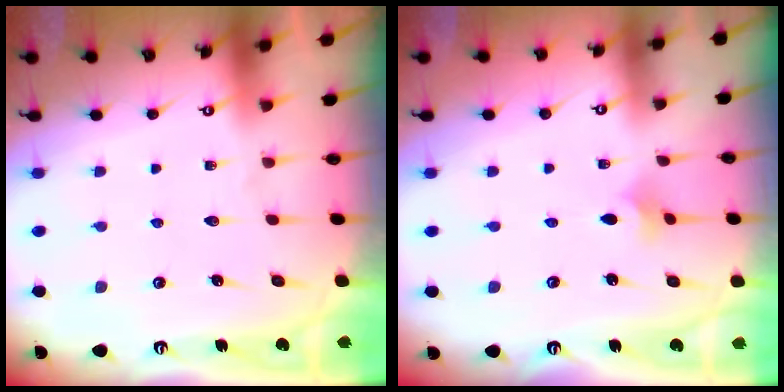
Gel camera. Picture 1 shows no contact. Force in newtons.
{"total": 1.6, "press": 1.5, "slide": 0.4}